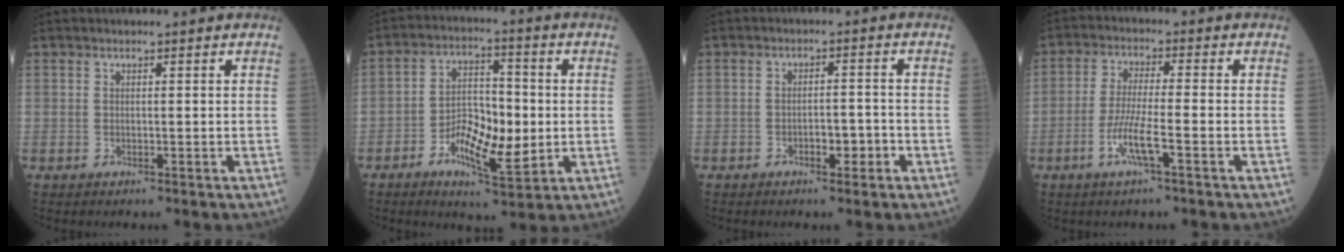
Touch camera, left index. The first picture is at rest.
{"total": 9.8, "force": [-2.4, 4.0, 8.6], "torque": [-0.157, 0.002, -0.040]}
{"total": 3.1, "force": [-1.7, 1.2, 2.4], "torque": [-0.034, 0.006, -0.026]}
{"total": 6.1, "force": [-2.7, 0.2, 5.4], "torque": [-0.113, -0.009, -0.056]}